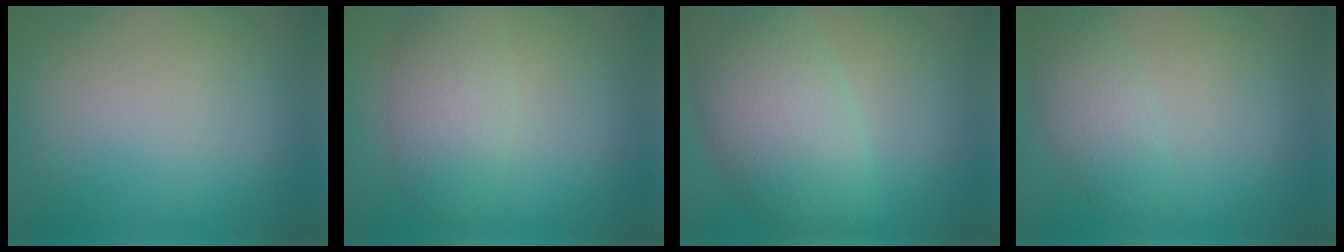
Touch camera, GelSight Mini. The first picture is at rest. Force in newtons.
{"total": 3.8, "press": 3.8, "slide": 0.1}
{"total": 8.4, "press": 8.4, "slide": 0.2}
{"total": 2.6, "press": 2.6, "slide": 0.2}